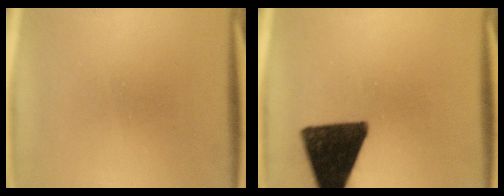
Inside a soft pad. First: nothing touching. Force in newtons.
{"total": 15.0}